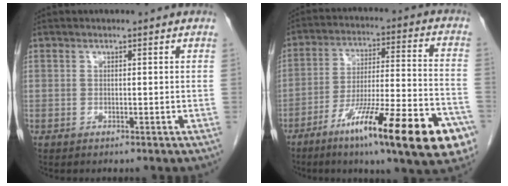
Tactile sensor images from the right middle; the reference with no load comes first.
{"total": 22.7, "force": [-12.3, 2.4, 18.9], "torque": [-0.231, -0.018, -0.189]}